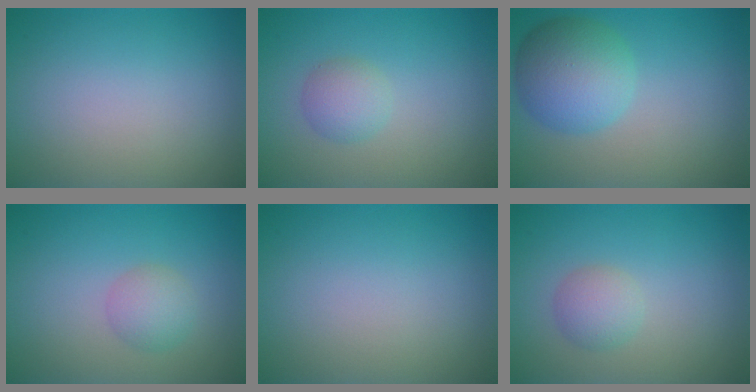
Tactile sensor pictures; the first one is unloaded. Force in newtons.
{"total": 2.0, "press": 2.0, "slide": 0.0}
{"total": 5.9, "press": 5.9, "slide": 0.3}
{"total": 2.2, "press": 2.2, "slide": 0.1}
{"total": 0.0}
{"total": 2.0, "press": 2.0, "slide": 0.1}